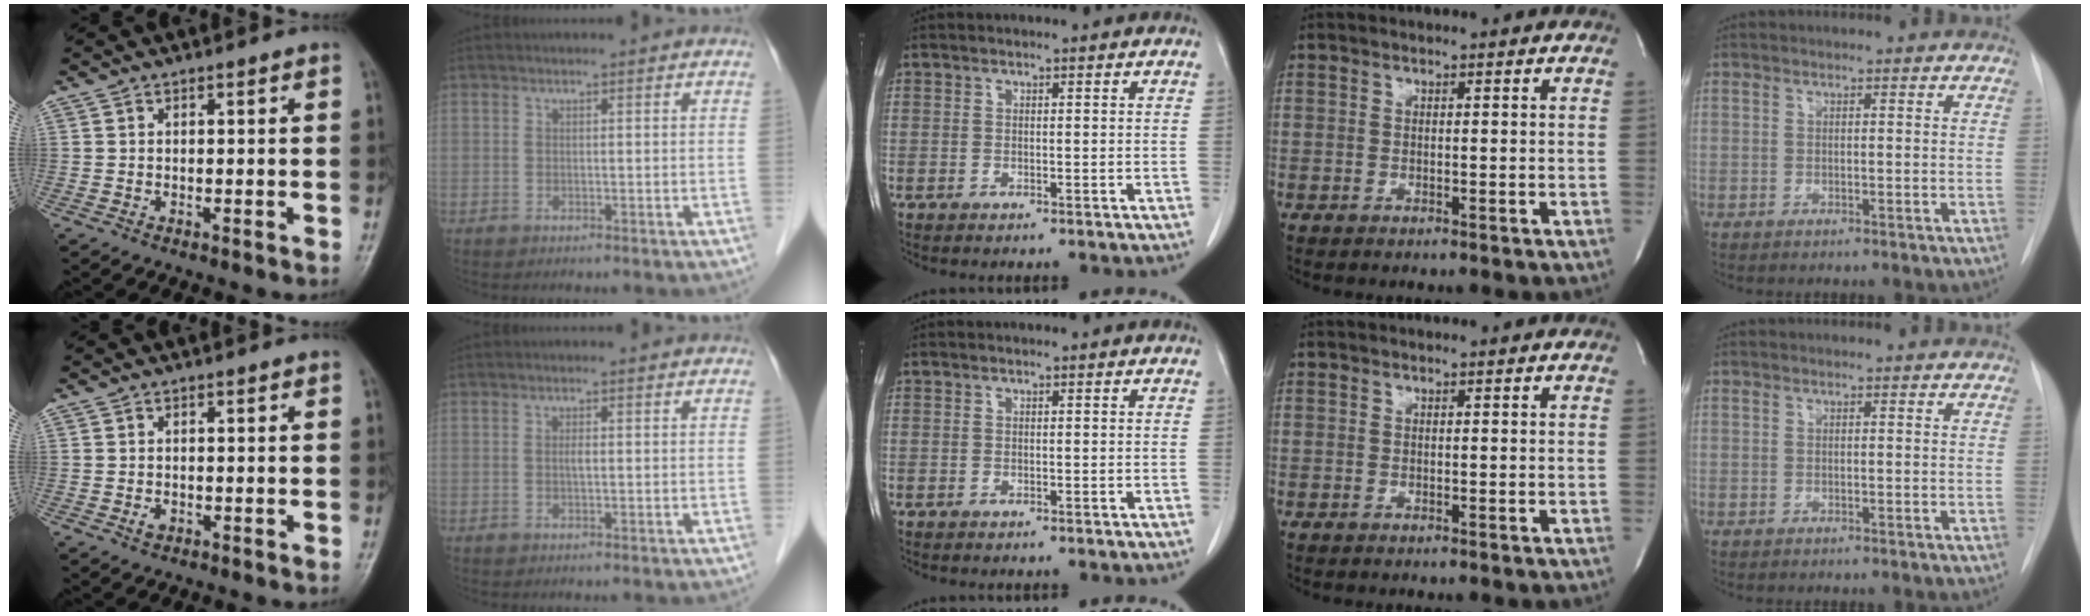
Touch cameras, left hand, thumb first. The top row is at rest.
{"thumb": {"total": 1.2, "force": [-0.3, 0.9, 0.7], "torque": [-0.007, 0.000, -0.005]}, "index": {"total": 0.8, "force": [0.1, 0.1, 0.8], "torque": [-0.016, 0.000, 0.000]}}